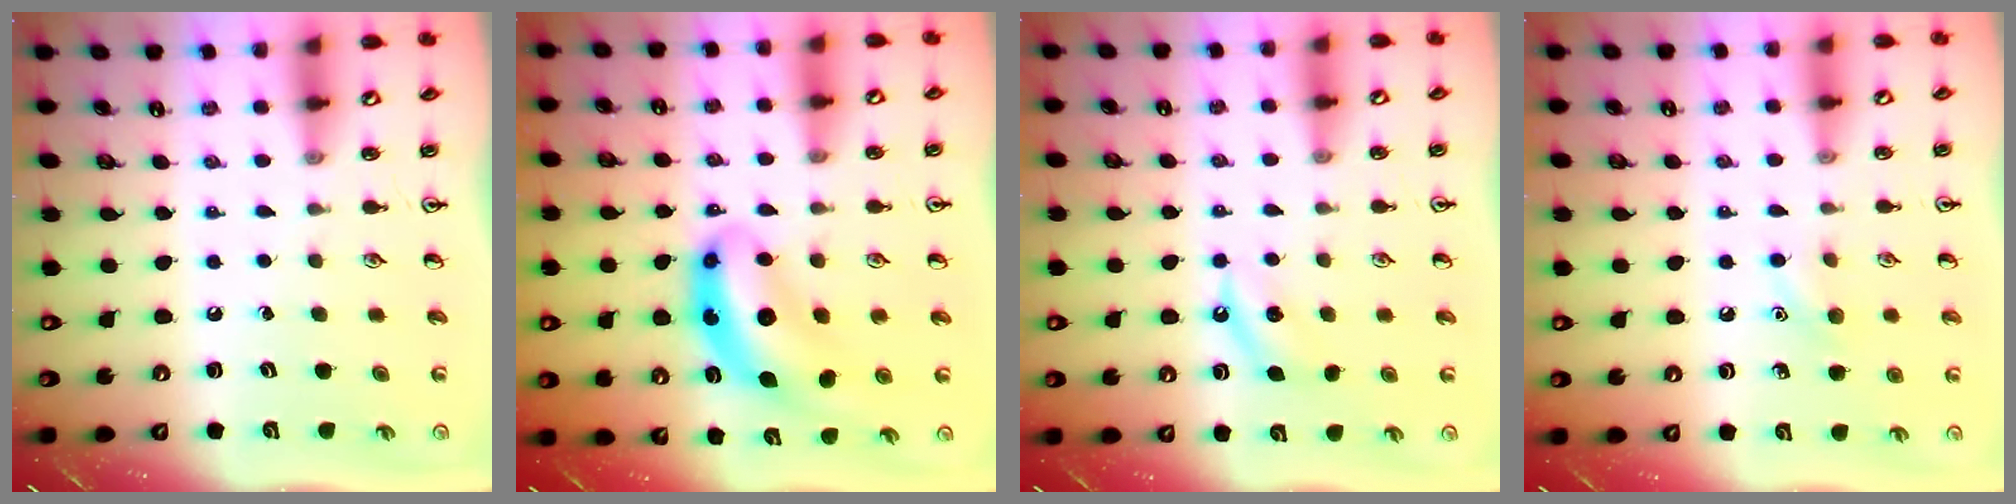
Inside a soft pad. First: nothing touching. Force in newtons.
{"total": 8.8, "press": 8.4, "slide": 2.7}
{"total": 4.6, "press": 4.5, "slide": 1.3}
{"total": 6.5, "press": 6.2, "slide": 1.9}